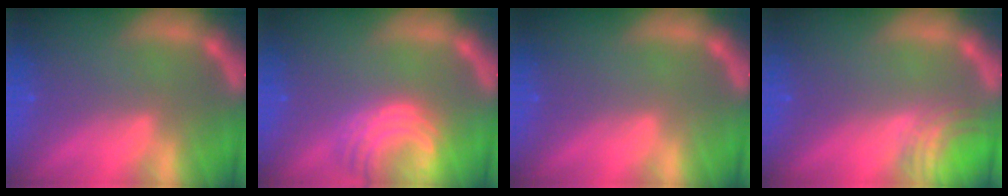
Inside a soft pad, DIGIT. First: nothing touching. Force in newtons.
{"total": 6.0}
{"total": 0.0}
{"total": 3.9}